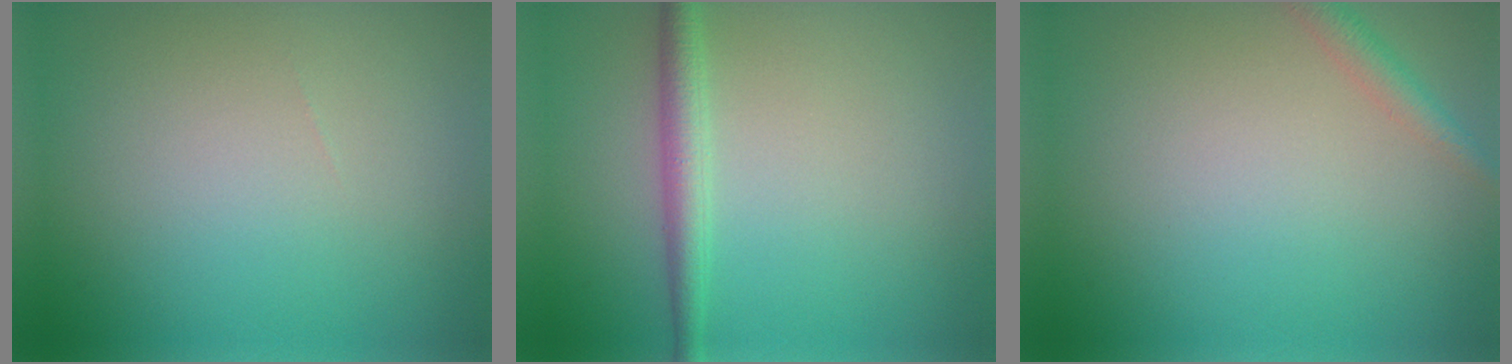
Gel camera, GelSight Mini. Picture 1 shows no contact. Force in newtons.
{"total": 2.4, "press": 2.4, "slide": 0.0}
{"total": 1.8, "press": 1.8, "slide": 0.1}